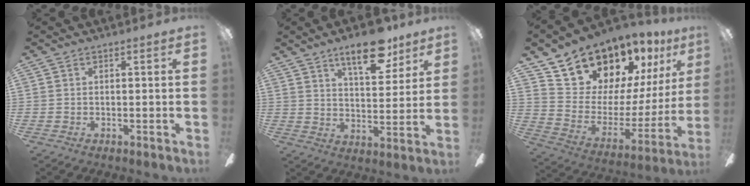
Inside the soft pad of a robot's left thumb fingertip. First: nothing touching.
{"total": 13.1, "force": [9.1, 5.1, 7.9], "torque": [-0.109, -0.041, 0.154]}
{"total": 16.9, "force": [15.1, 7.0, 2.7], "torque": [-0.066, -0.136, 0.287]}